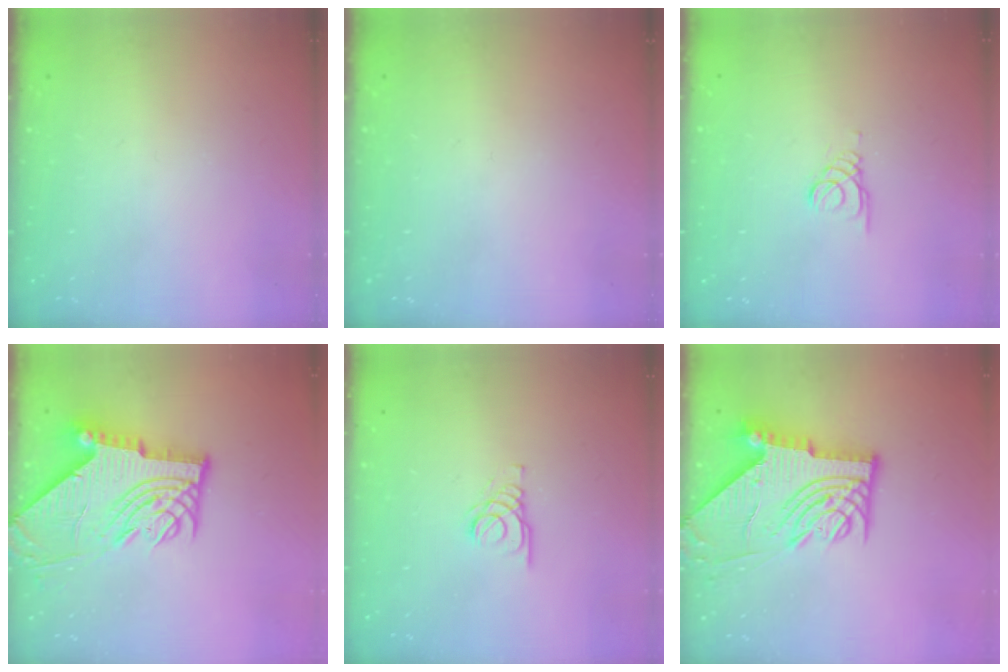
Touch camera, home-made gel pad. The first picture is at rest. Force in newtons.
{"total": 0.0}
{"total": 1.1, "press": 1.0, "slide": 0.1}
{"total": 17.8, "press": 17.7, "slide": 1.9}
{"total": 2.1, "press": 2.1, "slide": 0.2}
{"total": 14.8, "press": 14.7, "slide": 1.8}